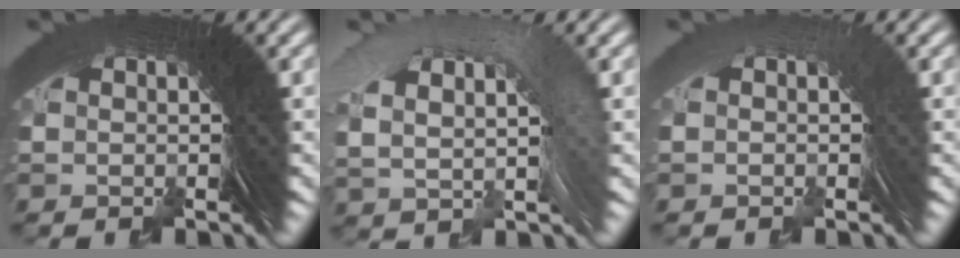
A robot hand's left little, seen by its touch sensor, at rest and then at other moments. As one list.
[{"total": 5.4, "force": [1.8, 2.5, 4.5], "torque": [-0.064, 0.025, 0.029]}, {"total": 0.9, "force": [-0.8, -0.4, 0.4], "torque": [0.013, 0.010, -0.016]}]